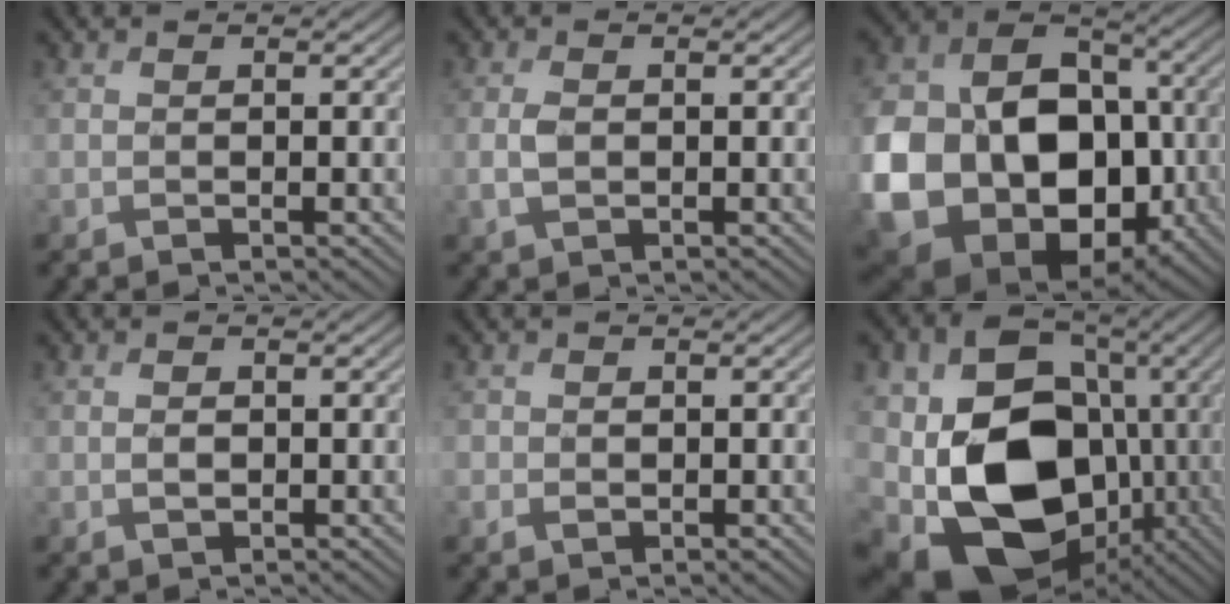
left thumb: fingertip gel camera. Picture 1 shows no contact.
{"total": 2.1, "force": [-0.1, 1.2, 1.7], "torque": [-0.042, 0.000, -0.002]}
{"total": 20.0, "force": [-4.2, 15.4, 12.0], "torque": [-0.287, -0.047, -0.045]}
{"total": 1.4, "force": [0.0, 0.9, 1.1], "torque": [-0.023, -0.001, 0.001]}
{"total": 2.0, "force": [-0.5, 1.7, 1.1], "torque": [-0.023, -0.010, -0.010]}
{"total": 18.3, "force": [-3.2, 13.3, 12.2], "torque": [-0.246, -0.025, -0.049]}